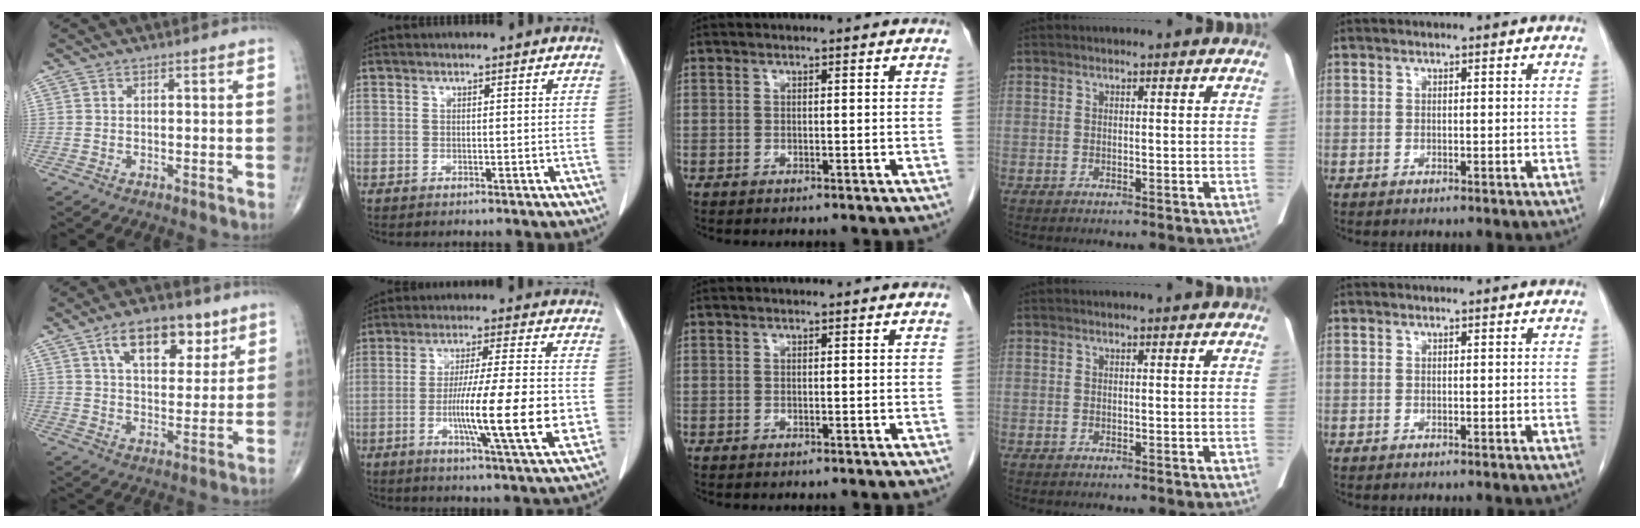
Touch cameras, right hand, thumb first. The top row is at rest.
{"thumb": {"total": 13.5, "force": [7.0, 7.1, 9.1], "torque": [-0.108, -0.026, 0.115]}, "index": {"total": 14.7, "force": [-3.0, 0.5, 14.4], "torque": [-0.237, -0.014, -0.054]}}